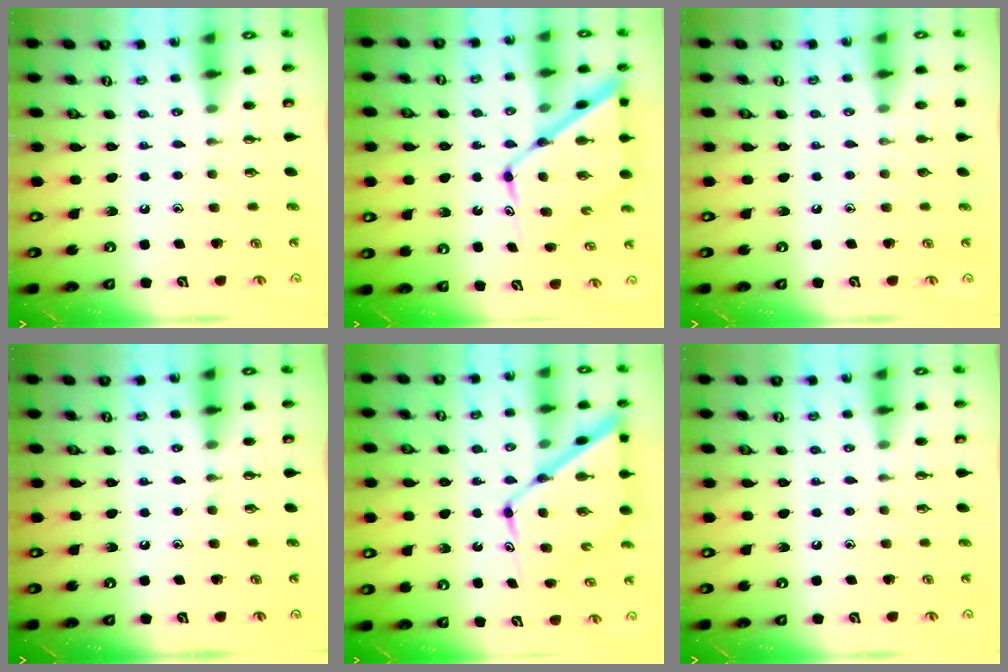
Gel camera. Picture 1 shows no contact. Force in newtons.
{"total": 14.0, "press": 13.9, "slide": 1.2}
{"total": 0.0}
{"total": 0.0}
{"total": 14.0, "press": 13.9, "slide": 1.2}
{"total": 0.0}